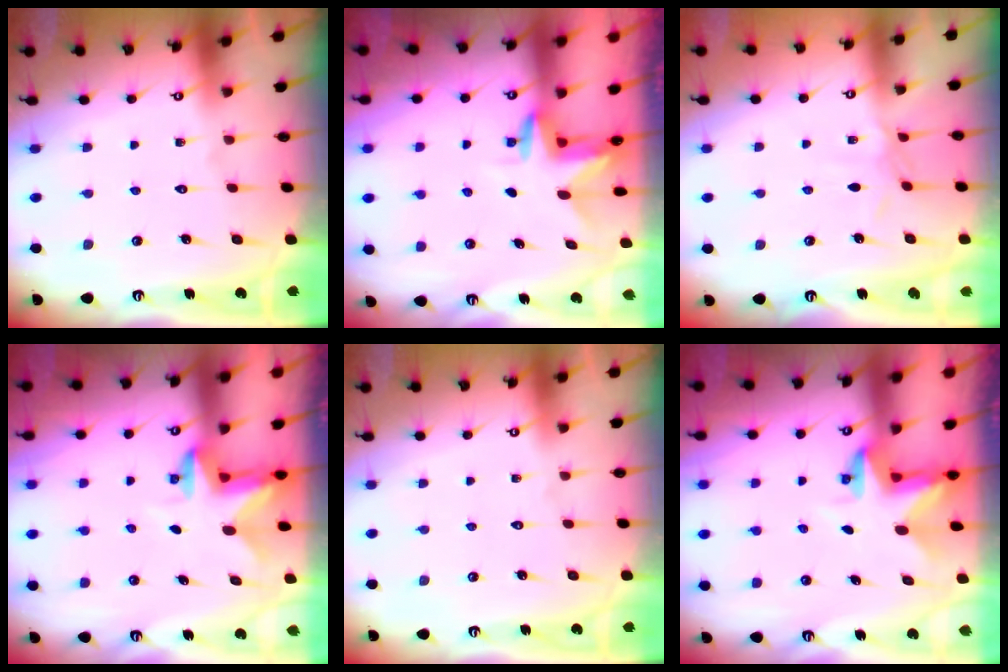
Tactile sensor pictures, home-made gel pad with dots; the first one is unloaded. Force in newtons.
{"total": 3.2, "press": 3.1, "slide": 0.3}
{"total": 2.9, "press": 2.9, "slide": 0.6}
{"total": 2.8, "press": 2.7, "slide": 0.5}
{"total": 0.0}
{"total": 3.0, "press": 3.0, "slide": 0.2}